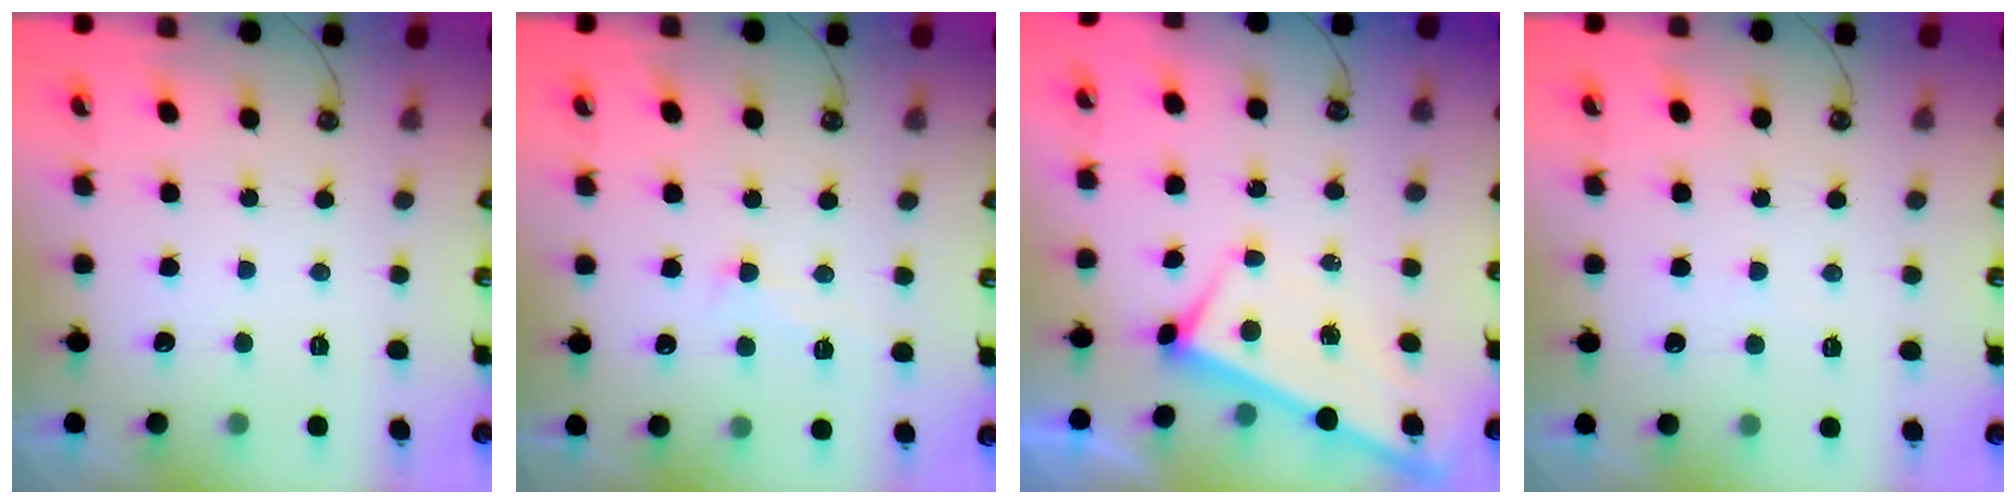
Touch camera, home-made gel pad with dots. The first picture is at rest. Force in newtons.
{"total": 2.1, "press": 2.0, "slide": 0.4}
{"total": 2.9, "press": 2.9, "slide": 0.1}
{"total": 2.5, "press": 2.5, "slide": 0.3}